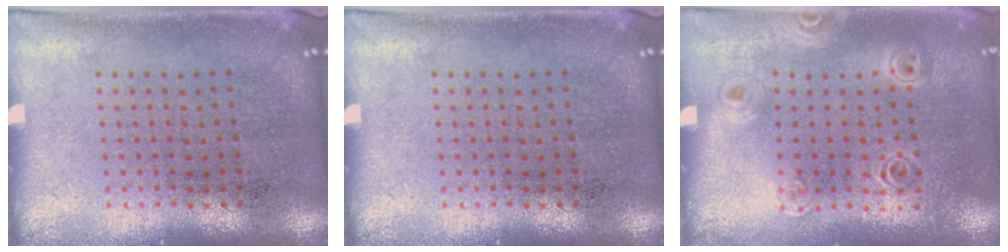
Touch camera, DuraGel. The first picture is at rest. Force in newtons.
{"total": 0.0}
{"total": 1.0, "press": 1.0, "slide": 0.0}